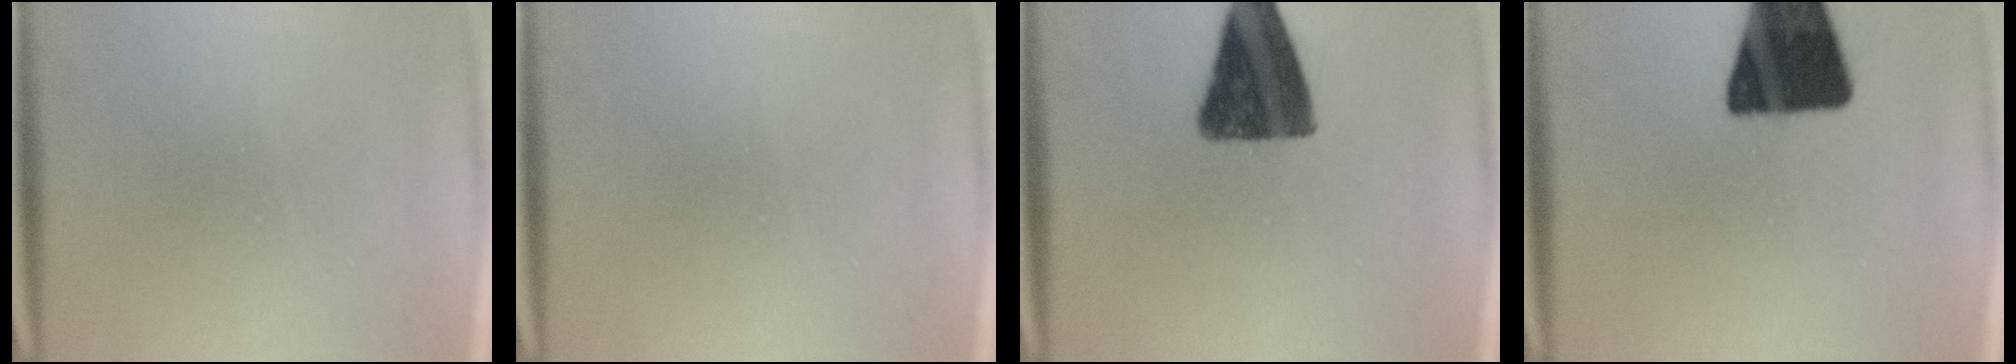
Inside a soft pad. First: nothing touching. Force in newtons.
{"total": 0.0}
{"total": 13.8}
{"total": 18.8}